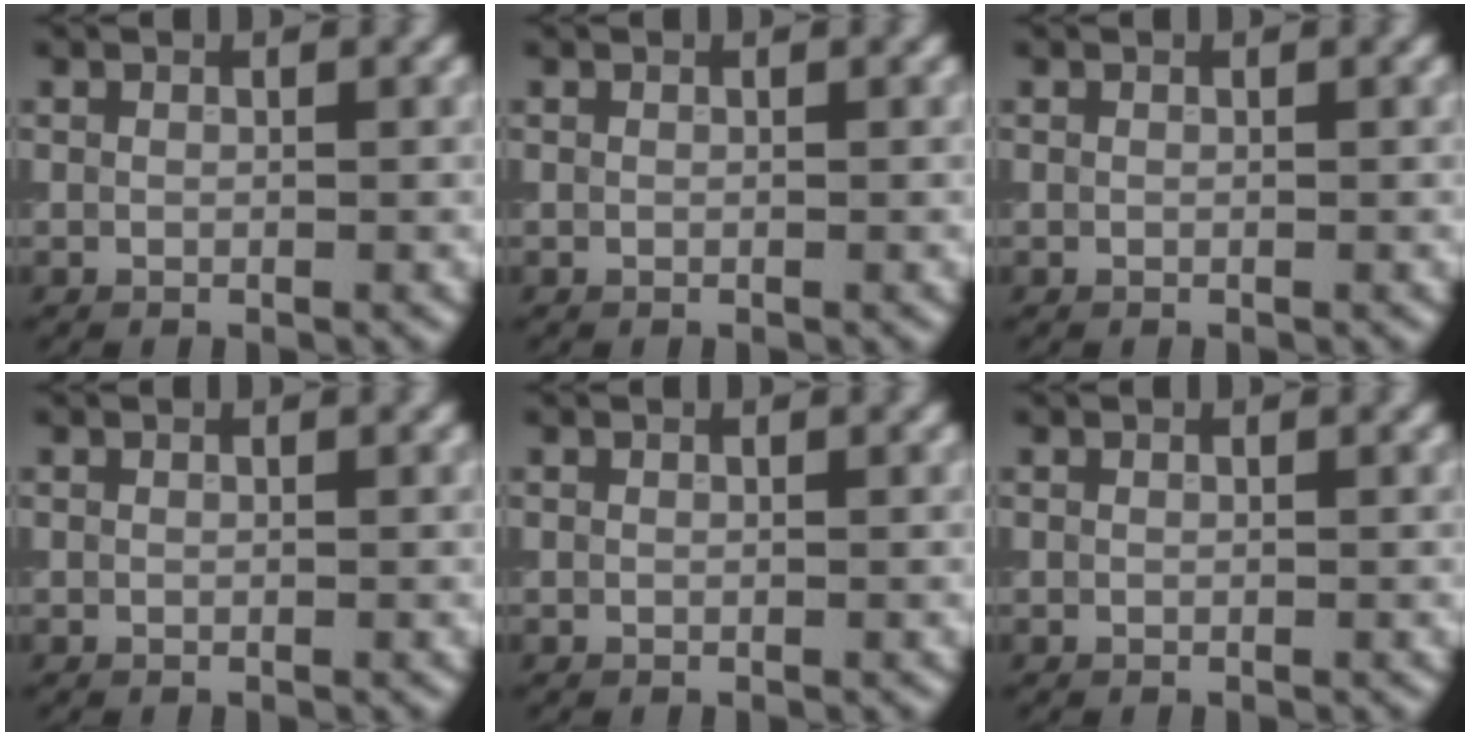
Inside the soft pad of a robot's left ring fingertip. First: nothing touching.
{"total": 0.0}
{"total": 0.0}
{"total": 0.0}
{"total": 0.0}
{"total": 0.0}